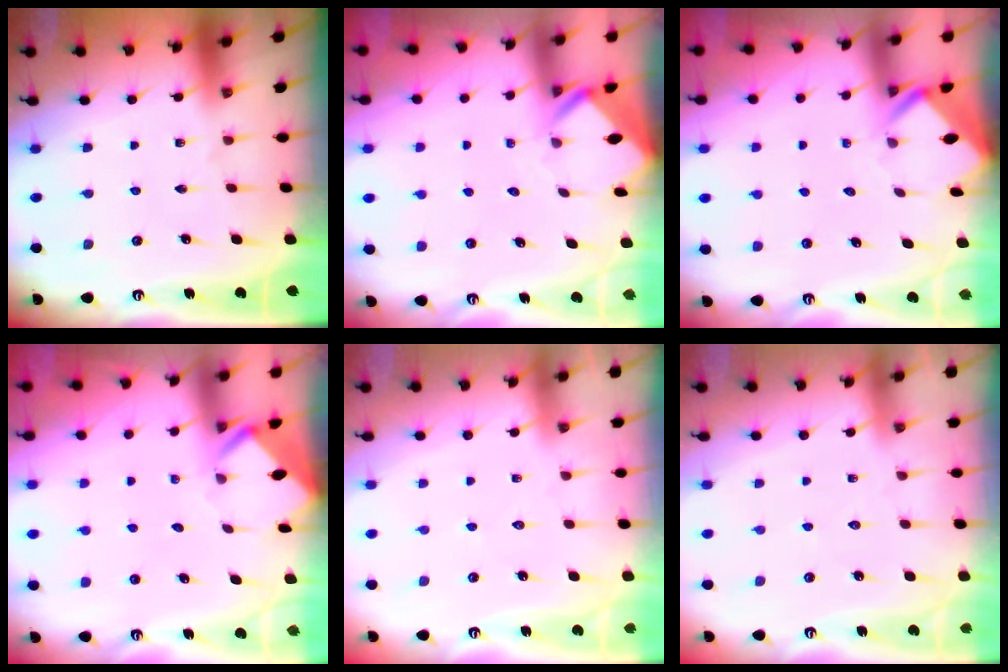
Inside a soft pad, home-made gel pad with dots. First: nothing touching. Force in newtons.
{"total": 2.5, "press": 2.5, "slide": 0.1}
{"total": 2.7, "press": 2.7, "slide": 0.2}
{"total": 3.3, "press": 3.3, "slide": 0.2}
{"total": 3.0, "press": 3.0, "slide": 0.3}
{"total": 3.0, "press": 3.0, "slide": 0.3}